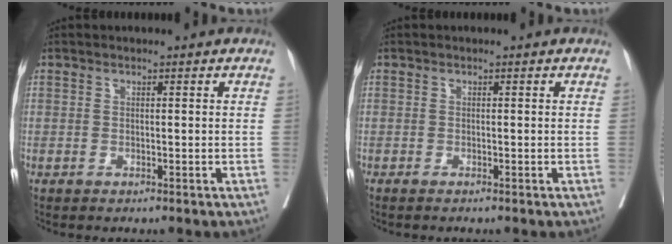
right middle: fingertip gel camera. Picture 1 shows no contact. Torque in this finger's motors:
{"motor_torque": [0.25, -0.26, 0.04, 0.01]}